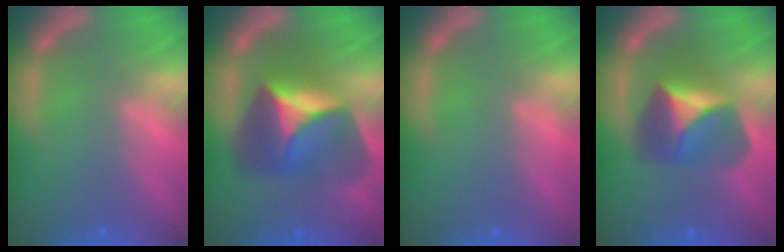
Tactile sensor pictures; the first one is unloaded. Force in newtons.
{"total": 8.5}
{"total": 0.0}
{"total": 5.9}